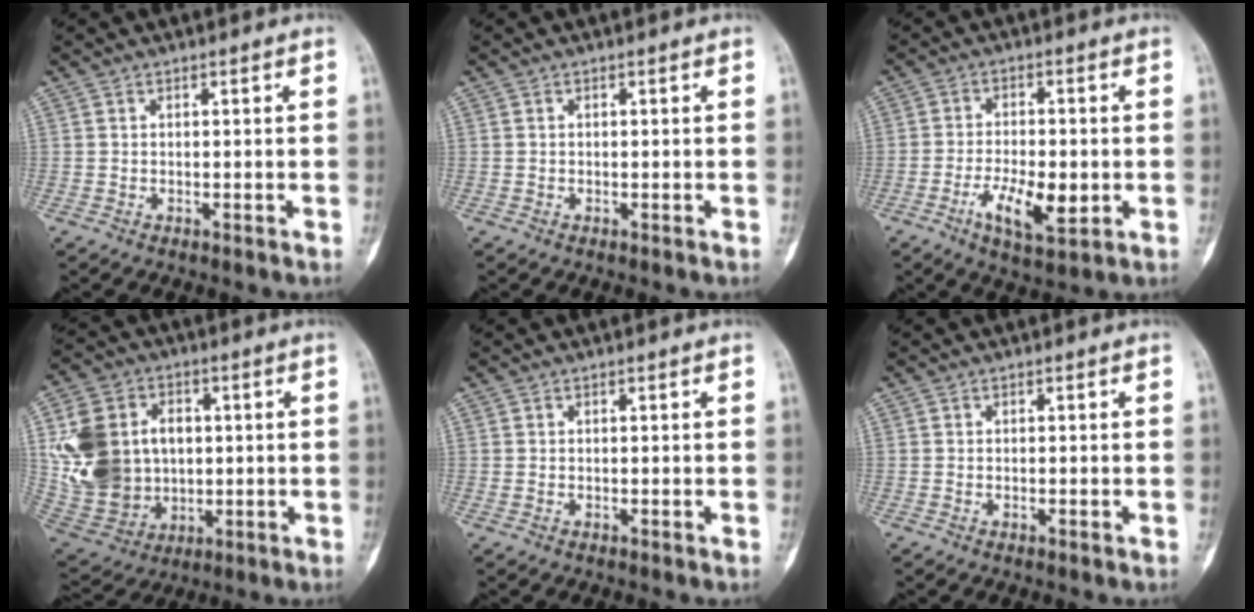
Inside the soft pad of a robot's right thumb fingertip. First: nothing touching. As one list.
[{"total": 0.0}, {"total": 9.2, "force": [-2.7, 3.7, 8.0], "torque": [-0.134, 0.002, -0.042]}, {"total": 19.0, "force": [2.1, 15.1, 11.3], "torque": [-0.202, 0.007, 0.059]}, {"total": 0.0}, {"total": 0.6, "force": [-0.2, 0.2, 0.5], "torque": [-0.007, 0.004, -0.001]}]